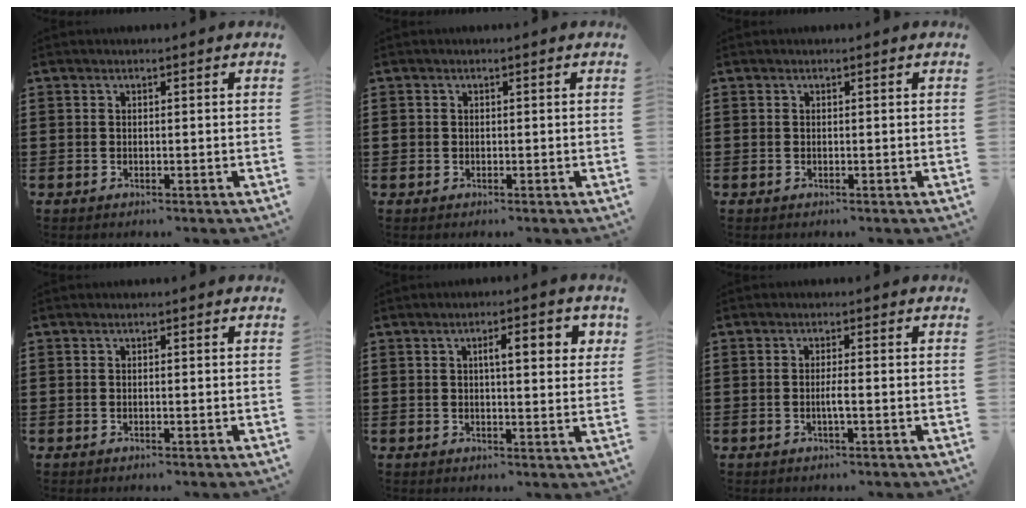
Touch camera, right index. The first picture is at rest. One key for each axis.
{"total": 0.6, "fx": 0.0, "fy": 0.6, "fz": 0.1, "tx": -0.002, "ty": 0.005, "tz": -0.001}
{"total": 0.0}
{"total": 0.0}
{"total": 4.6, "fx": 1.3, "fy": 1.1, "fz": 4.2, "tx": -0.069, "ty": 0.004, "tz": 0.015}
{"total": 2.0, "fx": -0.6, "fy": 0.0, "fz": 1.9, "tx": -0.041, "ty": -0.003, "tz": -0.014}